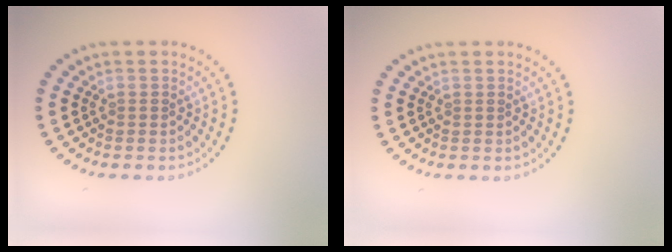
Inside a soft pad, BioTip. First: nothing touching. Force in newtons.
{"total": 0.0}